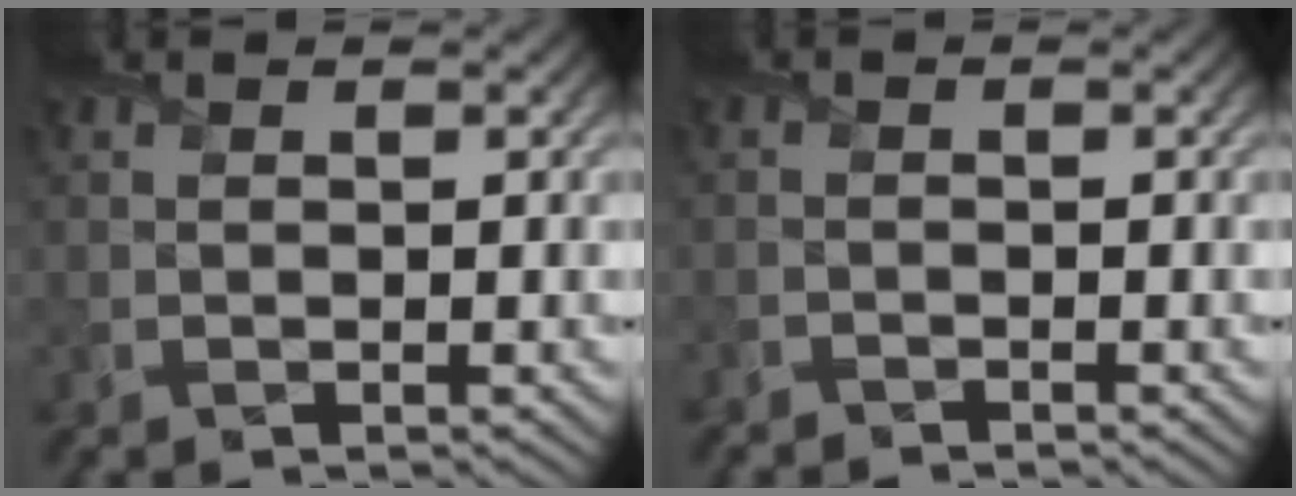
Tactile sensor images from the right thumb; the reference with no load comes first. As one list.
[{"total": 1.4, "force": [-1.4, -0.1, -0.1], "torque": [0.004, -0.009, -0.030]}]